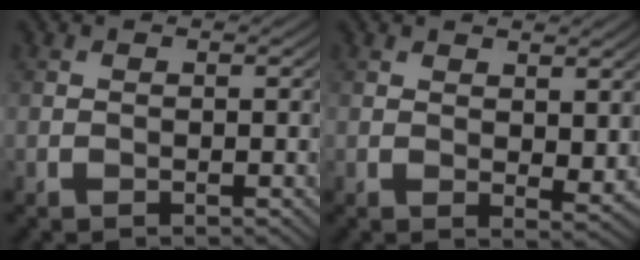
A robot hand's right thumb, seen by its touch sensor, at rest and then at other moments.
{"total": 3.1, "force": [1.7, 1.5, 2.2], "torque": [-0.036, -0.007, 0.033]}